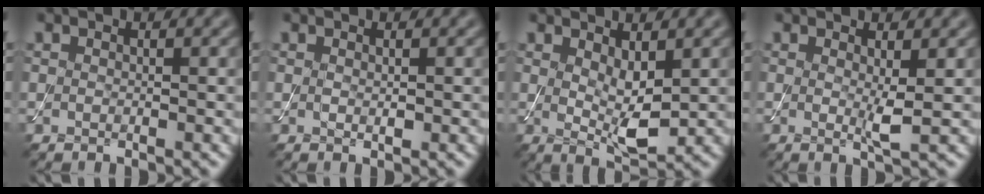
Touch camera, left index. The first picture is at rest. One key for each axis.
{"total": 0.5, "fx": 0.0, "fy": 0.2, "fz": 0.5, "tx": -0.013, "ty": -0.001, "tz": 0.002}
{"total": 3.4, "fx": 0.6, "fy": 1.3, "fz": 3.1, "tx": -0.060, "ty": -0.006, "tz": 0.018}
{"total": 1.7, "fx": 0.2, "fy": 0.1, "fz": 1.7, "tx": -0.033, "ty": -0.008, "tz": 0.003}